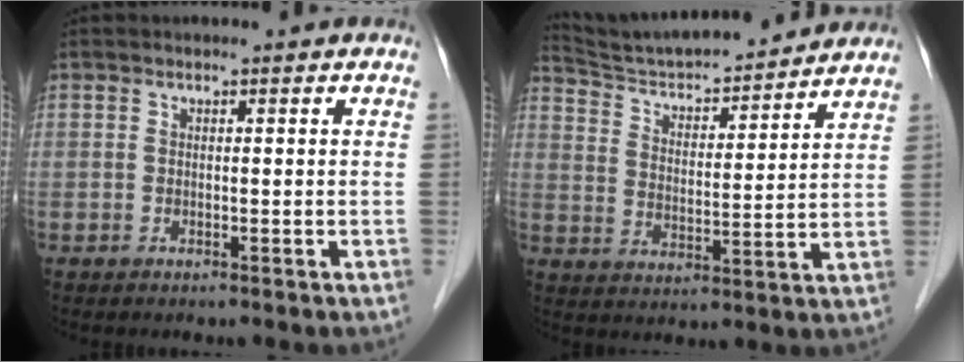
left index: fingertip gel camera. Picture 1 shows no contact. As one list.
[{"total": 16.9, "force": [15.8, 1.6, 5.6], "torque": [-0.094, 0.009, 0.247]}]